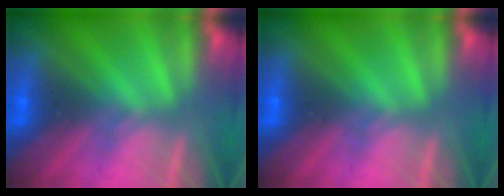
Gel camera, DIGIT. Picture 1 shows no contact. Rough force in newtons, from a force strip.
{"total": 0.0}